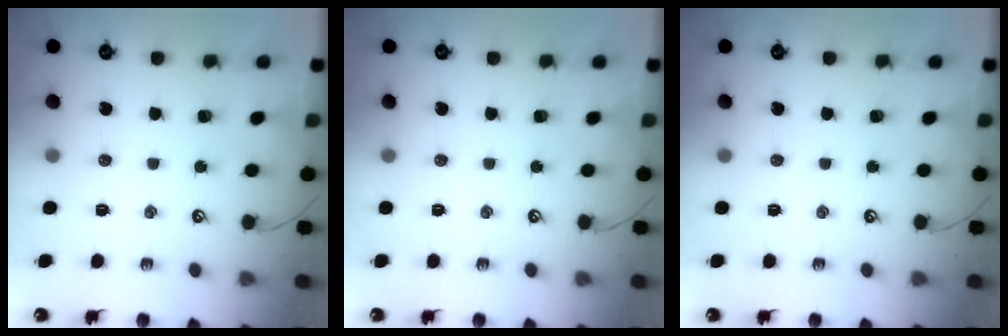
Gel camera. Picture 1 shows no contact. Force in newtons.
{"total": 0.0}
{"total": 0.0}